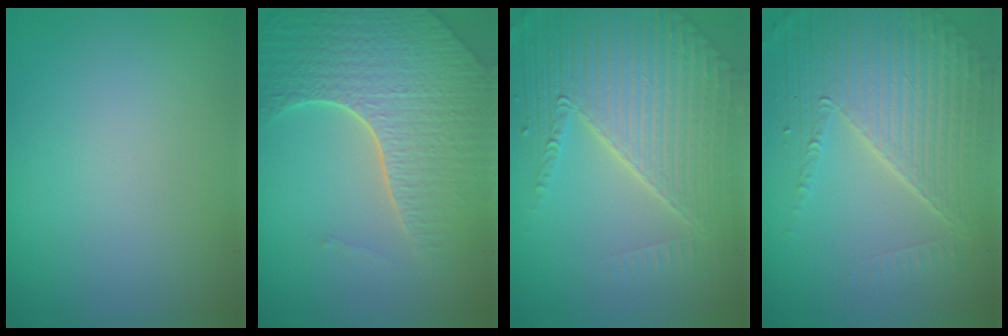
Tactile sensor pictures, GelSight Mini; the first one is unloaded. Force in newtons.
{"total": 8.3, "press": 5.8, "slide": 6.0}
{"total": 7.7, "press": 5.8, "slide": 5.0}
{"total": 6.7, "press": 5.0, "slide": 4.5}